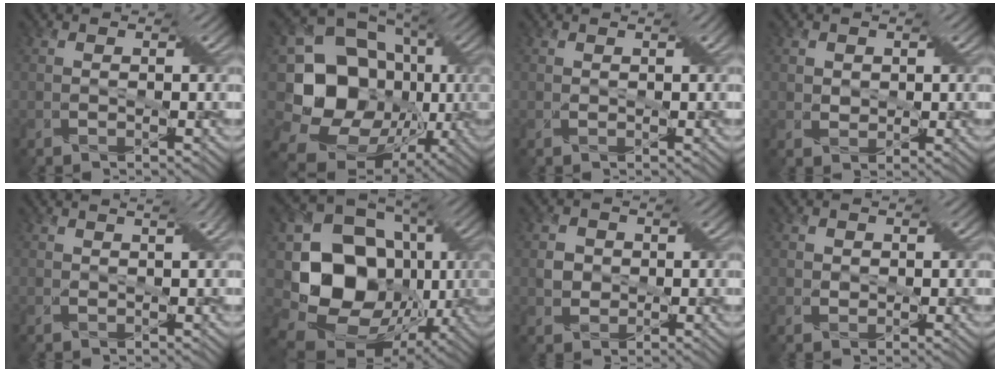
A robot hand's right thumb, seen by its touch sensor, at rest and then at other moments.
{"total": 21.4, "force": [-2.7, 17.2, 12.5], "torque": [-0.289, 0.002, -0.063]}
{"total": 0.6, "force": [0.5, -0.2, 0.1], "torque": [-0.002, 0.003, 0.010]}
{"total": 2.3, "force": [1.2, 1.8, 0.8], "torque": [-0.026, 0.004, 0.022]}
{"total": 2.4, "force": [1.9, -0.4, 1.5], "torque": [-0.026, 0.013, 0.027]}
{"total": 18.7, "force": [-1.7, 14.5, 11.6], "torque": [-0.260, -0.035, -0.007]}
{"total": 2.7, "force": [0.5, 2.5, 0.8], "torque": [-0.031, 0.005, 0.002]}
{"total": 1.6, "force": [0.9, 1.3, 0.5], "torque": [-0.015, 0.005, 0.012]}